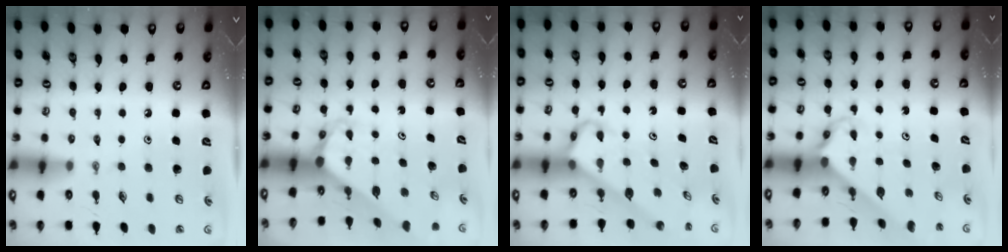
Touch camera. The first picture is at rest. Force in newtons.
{"total": 3.5, "press": 3.5, "slide": 0.1}
{"total": 4.2, "press": 4.2, "slide": 0.3}
{"total": 2.7, "press": 2.7, "slide": 0.2}